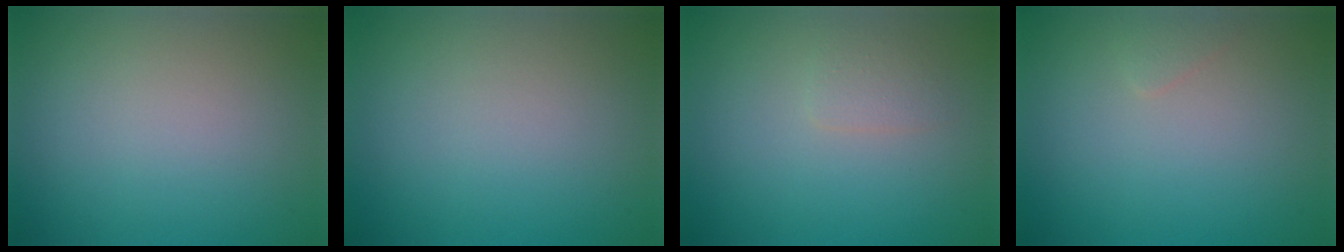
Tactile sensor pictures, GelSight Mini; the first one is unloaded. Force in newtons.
{"total": 0.0}
{"total": 1.3, "press": 1.3, "slide": 0.0}
{"total": 0.6, "press": 0.6, "slide": 0.0}